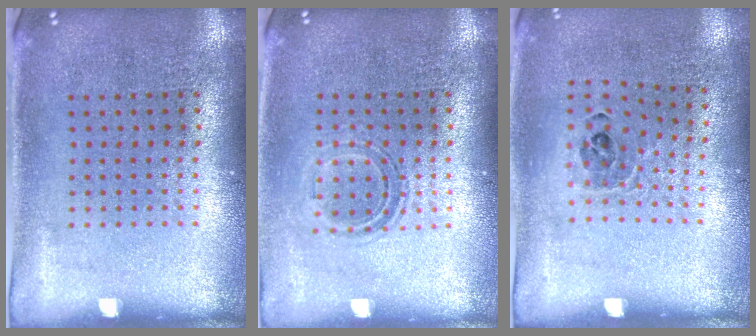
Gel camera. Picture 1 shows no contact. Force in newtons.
{"total": 1.1, "press": 0.9, "slide": 0.5}
{"total": 0.9, "press": 0.8, "slide": 0.4}